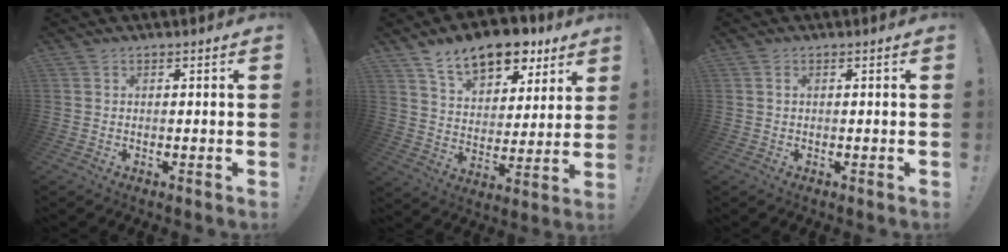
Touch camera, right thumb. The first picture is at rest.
{"total": 15.3, "force": [11.0, 7.8, 7.3], "torque": [-0.108, -0.074, 0.193]}
{"total": 0.7, "force": [0.1, 0.3, 0.7], "torque": [-0.014, 0.002, 0.002]}